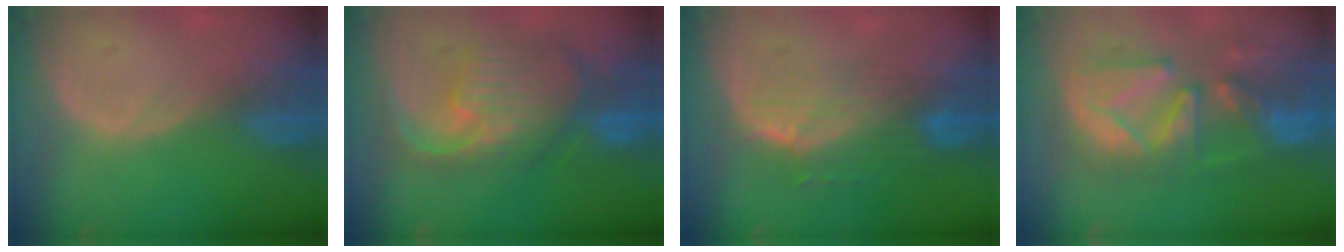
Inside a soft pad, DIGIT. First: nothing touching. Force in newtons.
{"total": 10.9, "press": 9.6, "slide": 5.1}
{"total": 7.5, "press": 6.7, "slide": 3.3}
{"total": 11.1, "press": 10.7, "slide": 3.1}